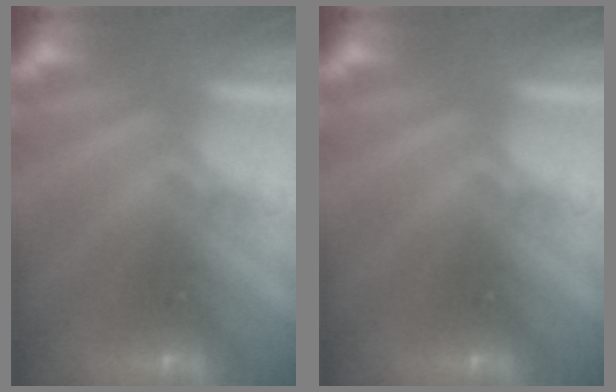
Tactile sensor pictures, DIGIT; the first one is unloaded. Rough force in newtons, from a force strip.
{"total": 0.0}